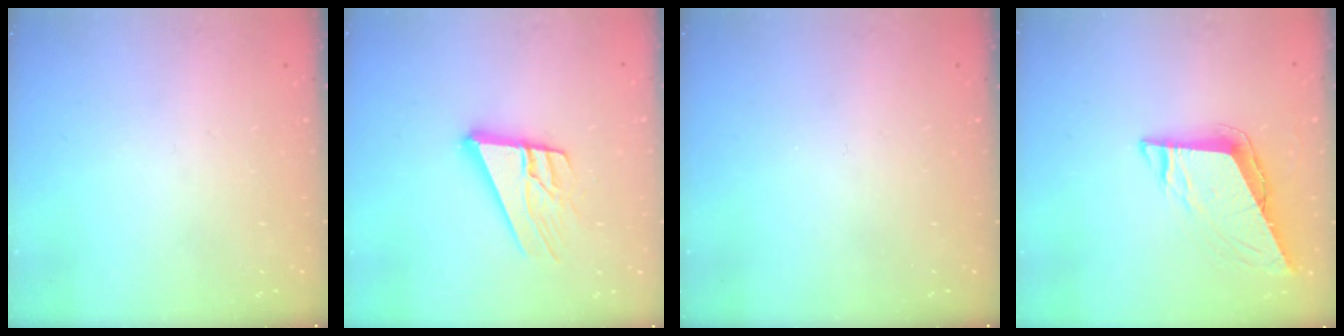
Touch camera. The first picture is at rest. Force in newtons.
{"total": 14.1, "press": 13.9, "slide": 2.4}
{"total": 0.0}
{"total": 8.4, "press": 8.4, "slide": 0.9}